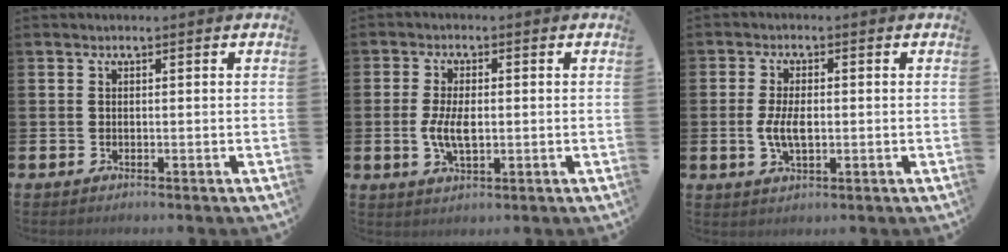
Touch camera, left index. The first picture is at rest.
{"total": 5.0, "force": [-0.1, 2.3, 4.4], "torque": [-0.096, 0.001, -0.007]}
{"total": 4.3, "force": [-0.2, 2.1, 3.8], "torque": [-0.078, 0.003, -0.007]}